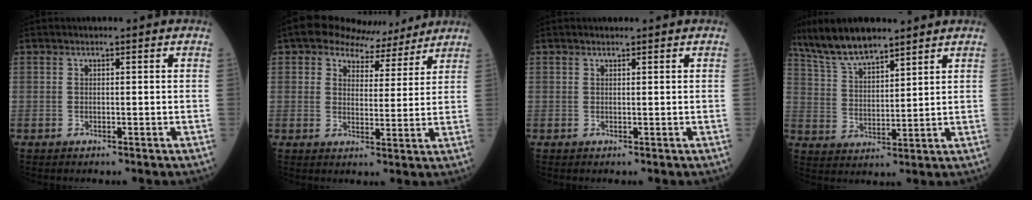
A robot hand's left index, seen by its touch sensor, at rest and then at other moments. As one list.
[{"total": 8.2, "force": [7.2, 3.7, 1.7], "torque": [-0.024, 0.017, 0.098]}, {"total": 0.6, "force": [0.6, 0.1, 0.2], "torque": [-0.010, 0.005, 0.010]}, {"total": 9.9, "force": [8.5, 1.9, 4.7], "torque": [-0.102, 0.015, 0.167]}]